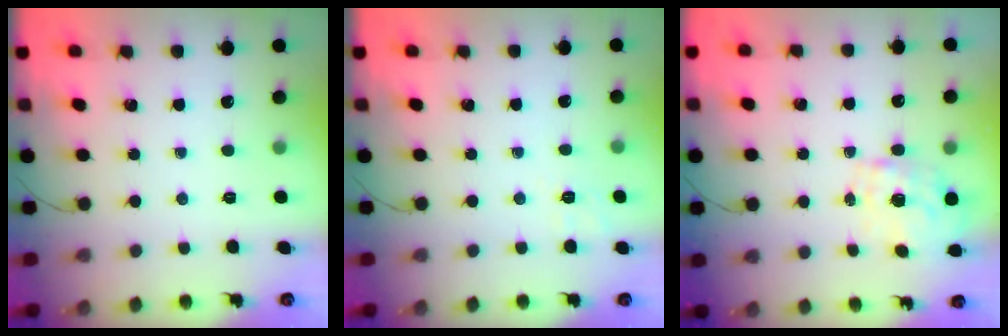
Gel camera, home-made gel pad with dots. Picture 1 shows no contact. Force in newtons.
{"total": 2.7, "press": 2.2, "slide": 1.6}
{"total": 1.5, "press": 1.3, "slide": 0.8}